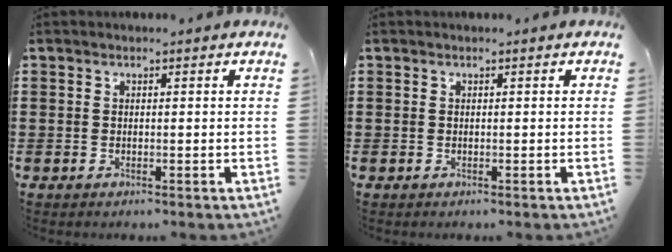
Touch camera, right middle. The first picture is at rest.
{"total": 0.0}